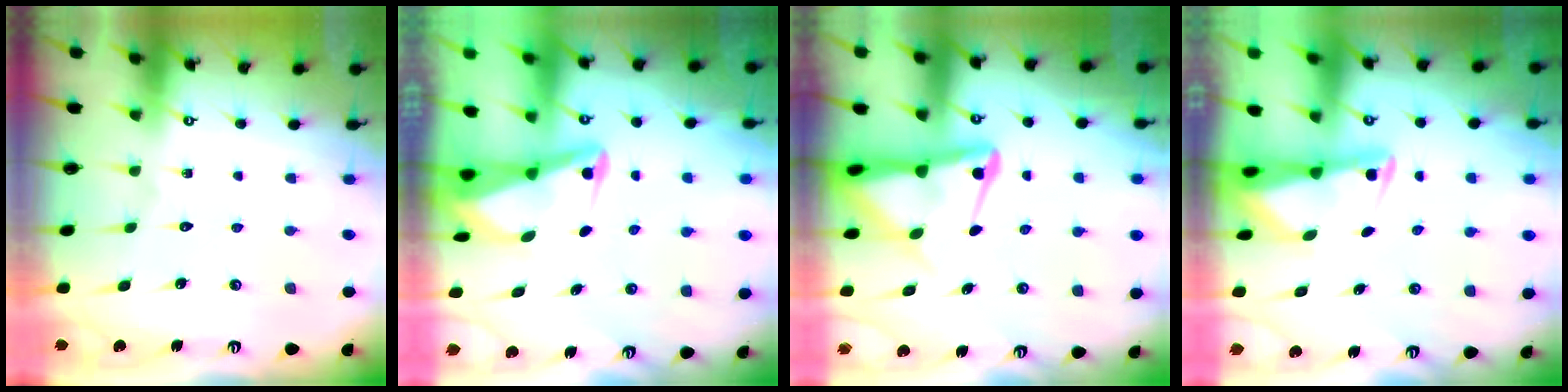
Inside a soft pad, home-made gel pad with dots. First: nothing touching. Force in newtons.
{"total": 3.3, "press": 3.2, "slide": 0.8}
{"total": 8.3, "press": 8.3, "slide": 0.9}
{"total": 2.3, "press": 2.2, "slide": 0.4}